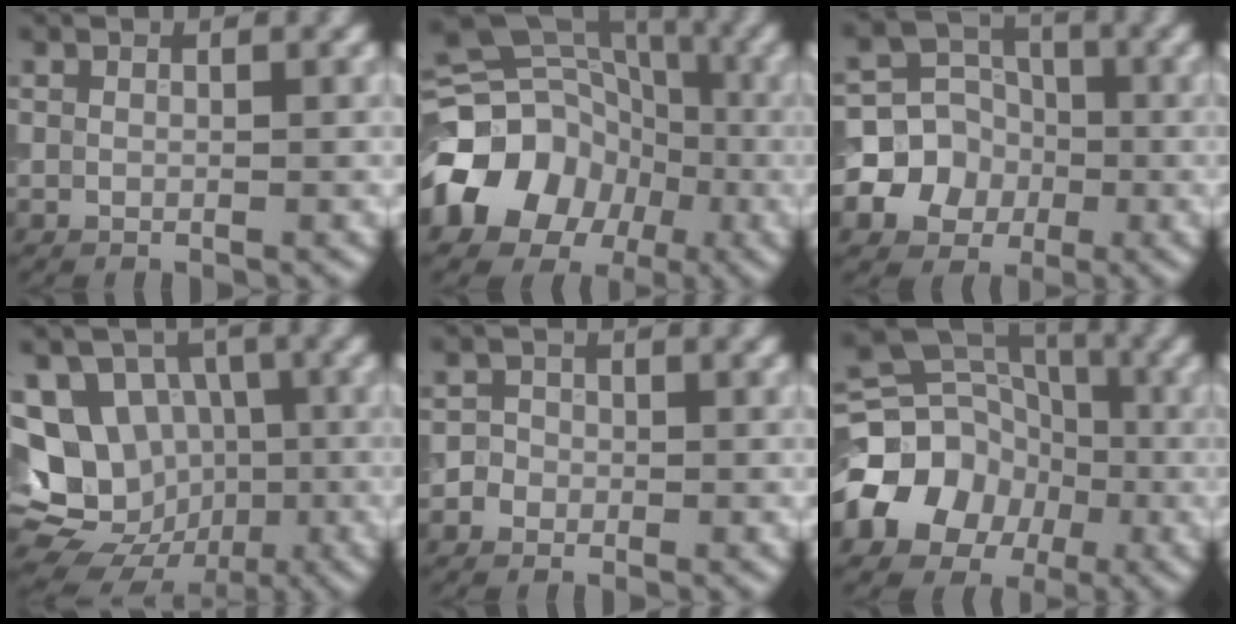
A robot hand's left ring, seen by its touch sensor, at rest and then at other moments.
{"total": 11.8, "force": [-3.8, 9.8, 5.3], "torque": [-0.096, -0.006, -0.088]}
{"total": 6.6, "force": [-1.5, 6.1, 2.0], "torque": [-0.016, 0.008, -0.058]}
{"total": 15.3, "force": [-2.0, 13.6, 6.7], "torque": [-0.156, 0.005, -0.028]}
{"total": 1.6, "force": [-0.4, 1.6, 0.3], "torque": [0.014, 0.006, -0.015]}
{"total": 10.2, "force": [-3.1, 8.8, 4.3], "torque": [-0.073, 0.000, -0.076]}